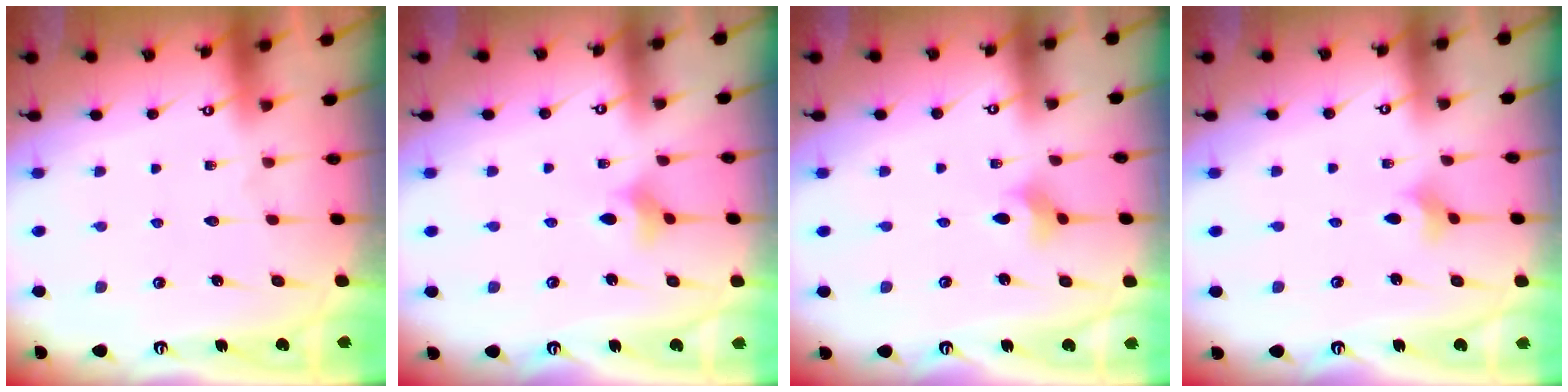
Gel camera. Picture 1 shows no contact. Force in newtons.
{"total": 4.7, "press": 4.7, "slide": 0.7}
{"total": 2.8, "press": 2.7, "slide": 0.7}
{"total": 3.5, "press": 3.4, "slide": 0.8}